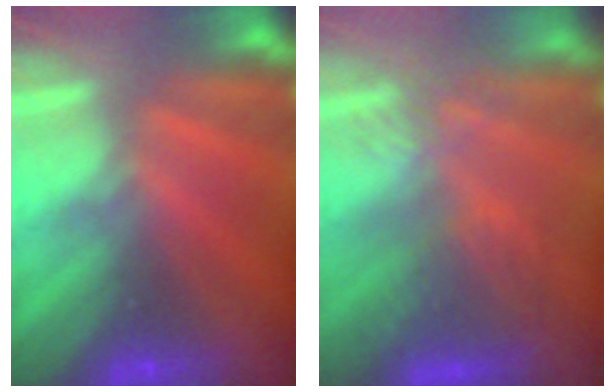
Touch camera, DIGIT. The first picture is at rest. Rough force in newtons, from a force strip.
{"total": 3.4}